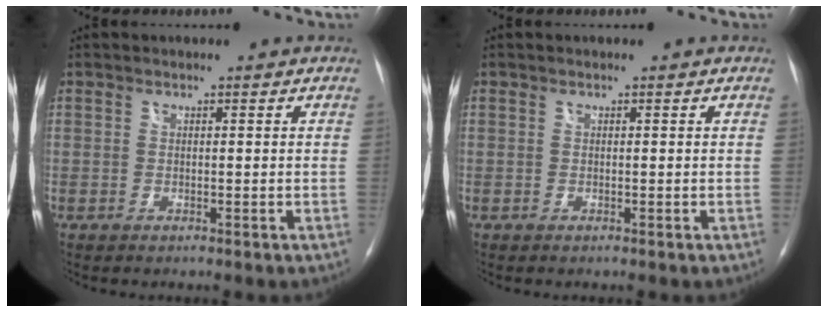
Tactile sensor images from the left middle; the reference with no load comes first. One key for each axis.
{"total": 0.0}